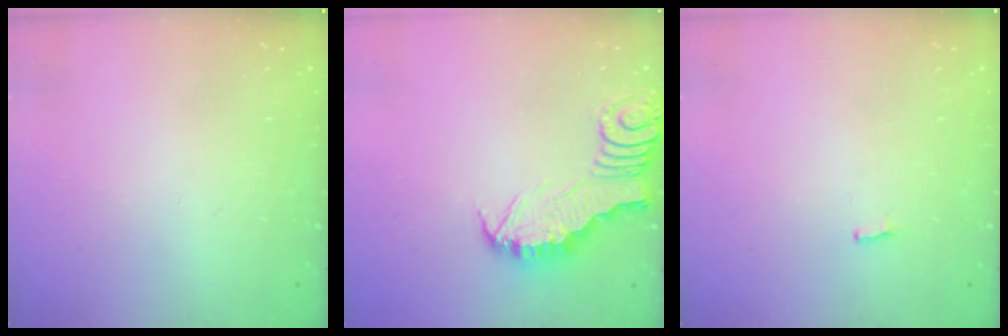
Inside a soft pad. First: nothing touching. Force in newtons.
{"total": 3.0, "press": 3.0, "slide": 0.3}
{"total": 0.0}